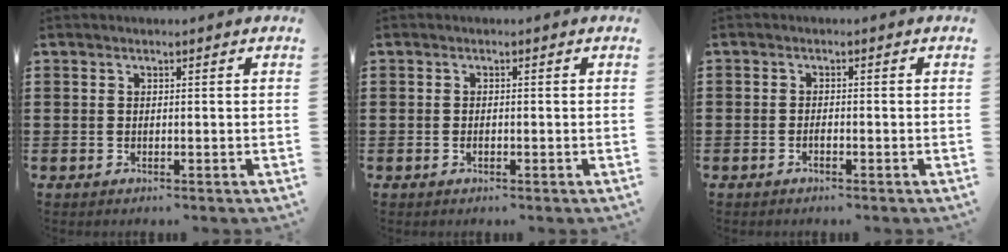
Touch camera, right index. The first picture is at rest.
{"total": 0.8, "force": [-0.3, 0.4, 0.6], "torque": [-0.013, -0.004, -0.005]}
{"total": 0.9, "force": [-0.7, 0.2, 0.5], "torque": [-0.012, -0.005, -0.011]}